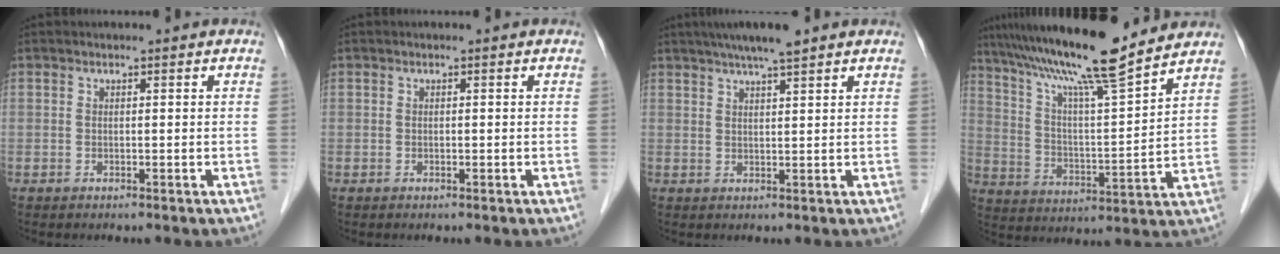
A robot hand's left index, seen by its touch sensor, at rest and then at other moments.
{"total": 0.0}
{"total": 6.0, "force": [4.6, 0.1, 3.8], "torque": [-0.063, 0.020, 0.077]}
{"total": 16.7, "force": [14.1, -0.1, 9.0], "torque": [-0.158, 0.007, 0.234]}